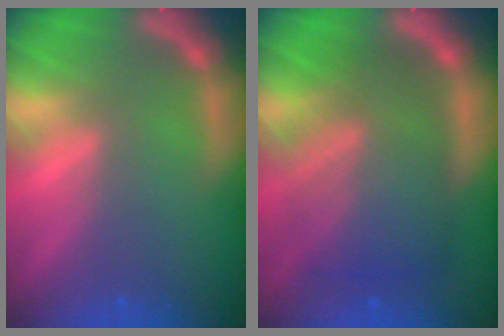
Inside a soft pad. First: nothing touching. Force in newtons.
{"total": 9.4}